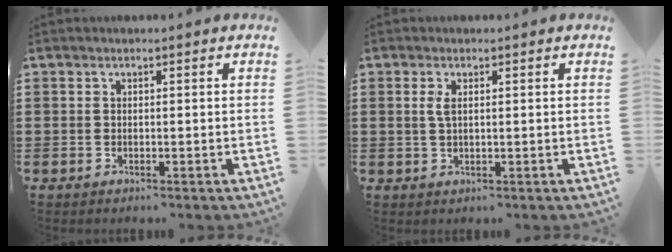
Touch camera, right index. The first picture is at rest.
{"total": 1.7, "force": [0.4, 0.5, 1.5], "torque": [-0.032, 0.003, 0.006]}